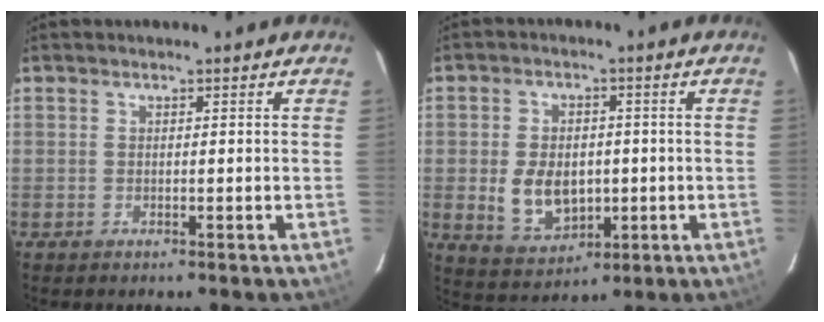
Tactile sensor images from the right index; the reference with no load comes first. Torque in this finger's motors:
{"motor_torque": [0.30, 0.11, 0.49, 0.06]}